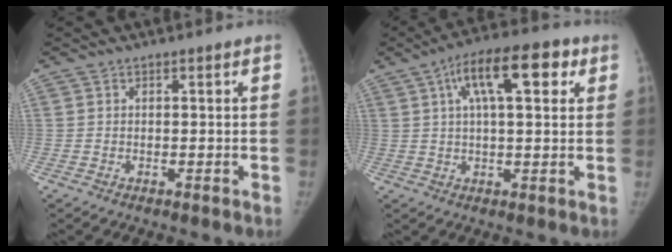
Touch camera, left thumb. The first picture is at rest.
{"total": 13.6, "force": [5.2, 5.2, 11.5], "torque": [-0.165, 0.017, 0.074]}